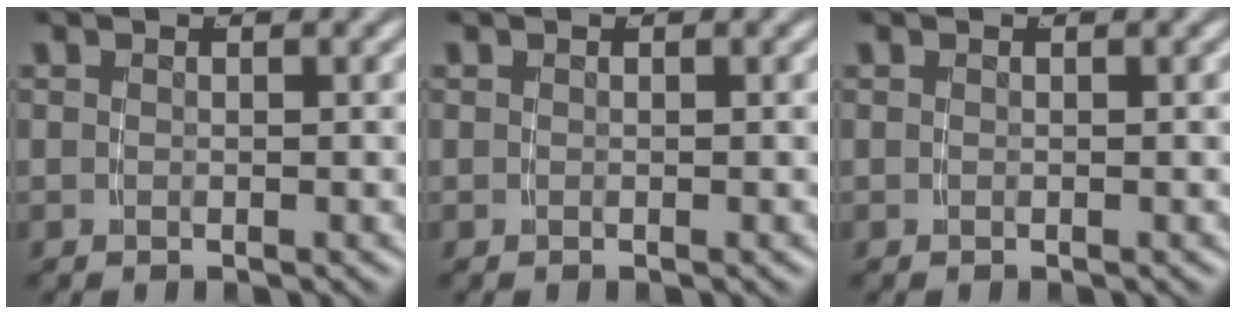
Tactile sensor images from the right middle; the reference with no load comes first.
{"total": 0.0}
{"total": 0.0}